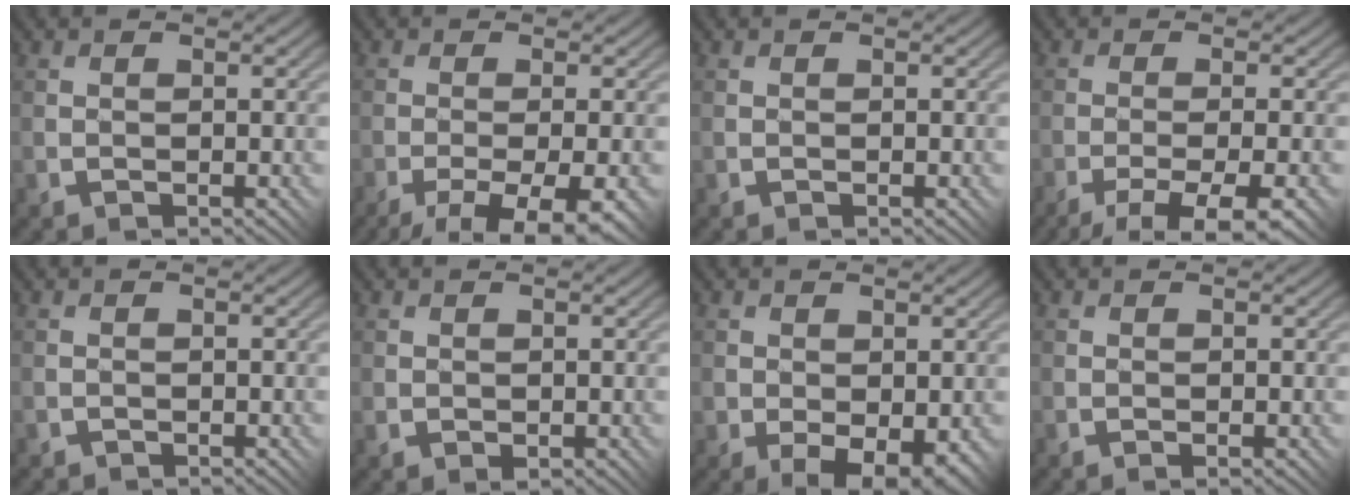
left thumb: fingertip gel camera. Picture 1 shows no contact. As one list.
[{"total": 9.4, "force": [-6.4, 2.5, 6.5], "torque": [-0.111, -0.028, -0.082]}, {"total": 0.0}, {"total": 8.8, "force": [-6.3, 1.7, 5.9], "torque": [-0.099, -0.012, -0.085]}, {"total": 0.6, "force": [-0.2, 0.5, -0.3], "torque": [0.005, -0.004, -0.005]}, {"total": 1.0, "force": [0.1, 0.7, 0.7], "torque": [-0.018, -0.007, 0.005]}, {"total": 5.4, "force": [-1.7, 3.1, 4.0], "torque": [-0.064, -0.017, -0.015]}, {"total": 0.5, "force": [-0.2, 0.0, 0.5], "torque": [-0.008, 0.000, 0.000]}]